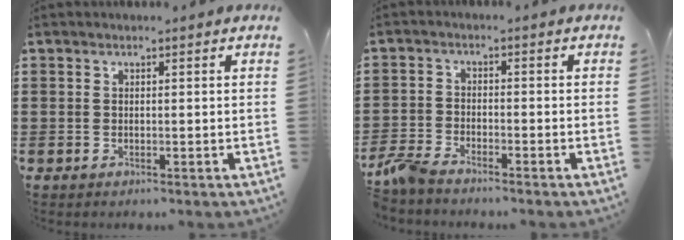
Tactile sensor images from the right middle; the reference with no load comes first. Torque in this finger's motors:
{"motor_torque": [2.14, 0.00, 0.23, 0.21]}